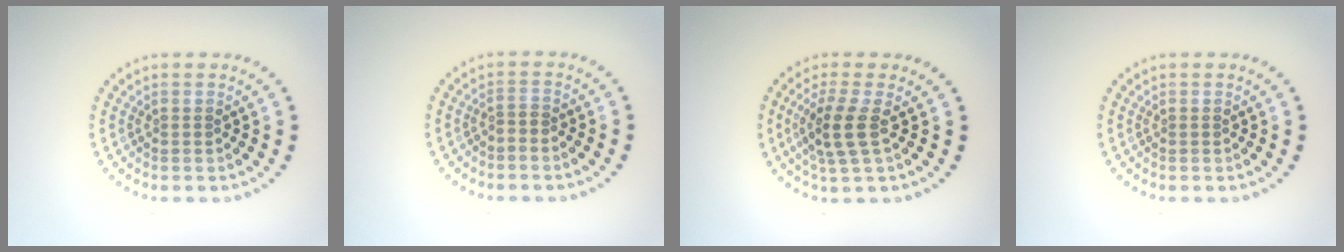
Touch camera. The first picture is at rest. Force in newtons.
{"total": 0.6, "press": 0.4, "slide": 0.5}
{"total": 3.2, "press": 2.7, "slide": 1.7}
{"total": 0.0}